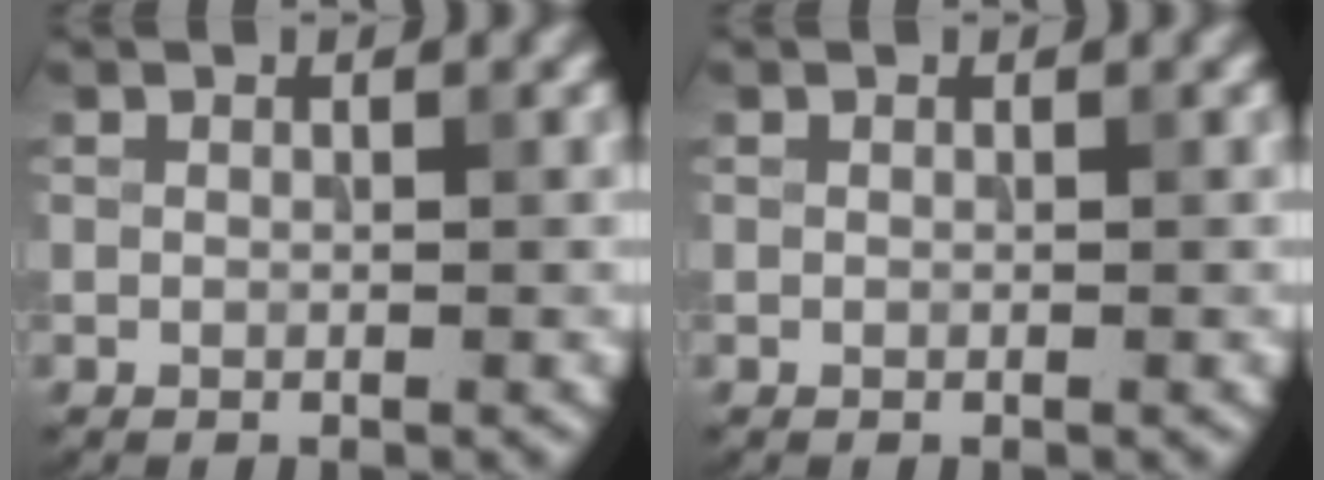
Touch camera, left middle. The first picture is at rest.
{"total": 0.0}